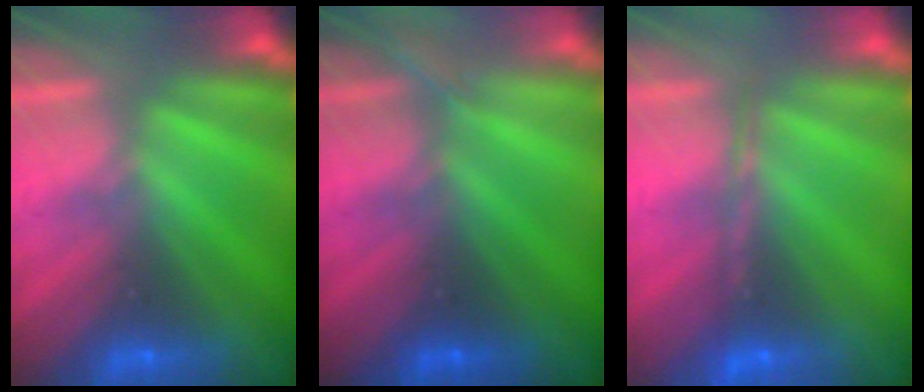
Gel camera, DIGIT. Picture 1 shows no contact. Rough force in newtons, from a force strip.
{"total": 1.4}
{"total": 1.7}